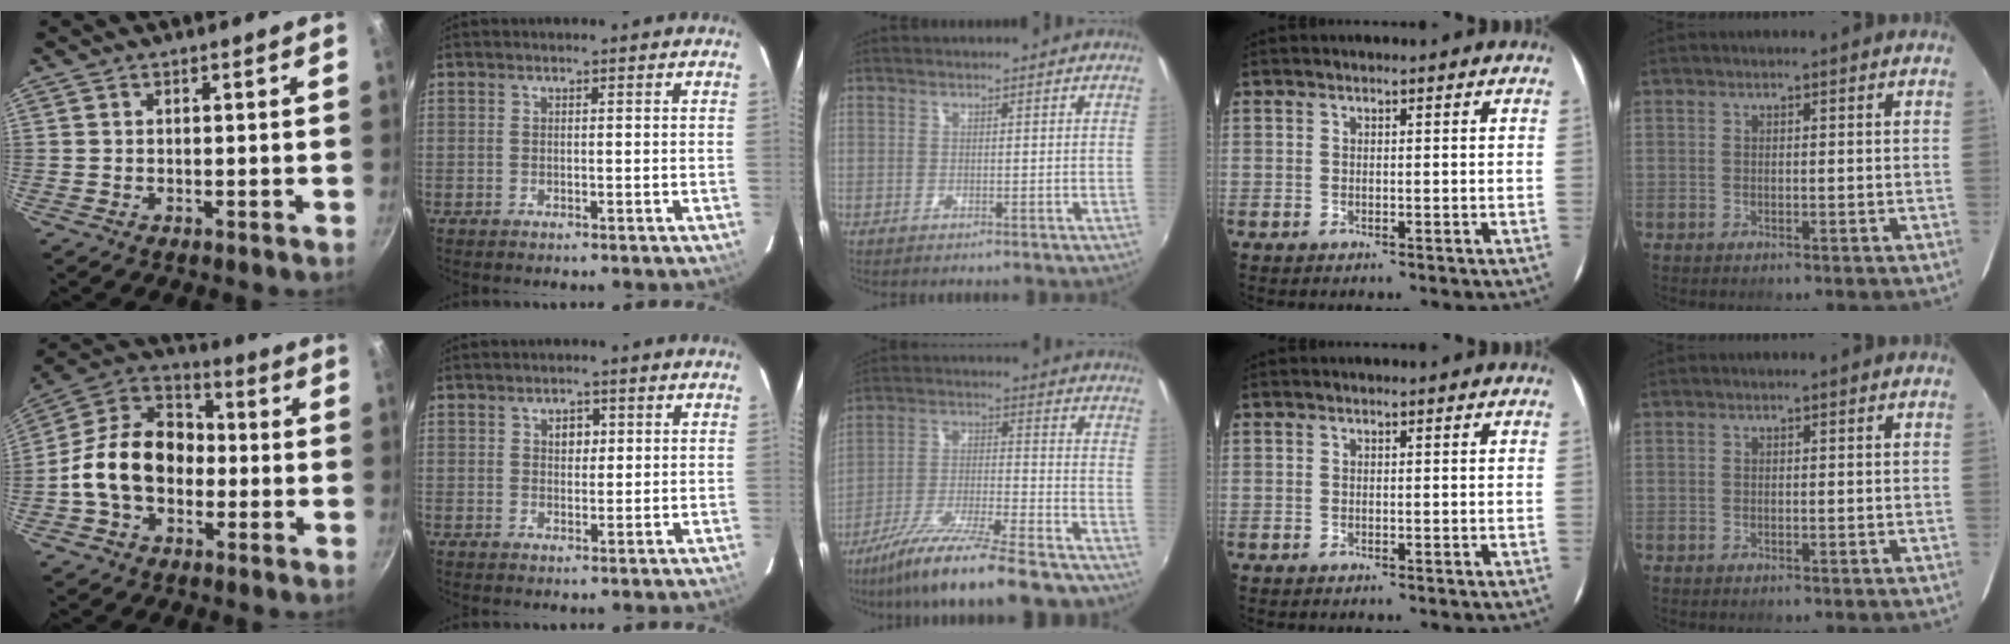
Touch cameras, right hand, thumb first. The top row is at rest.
{"thumb": {"total": 16.2, "force": [-2.4, 11.9, 10.8], "torque": [-0.146, 0.044, -0.062]}, "index": {"total": 2.6, "force": [0.8, 2.0, 1.4], "torque": [-0.018, 0.008, 0.013]}, "middle": {"total": 21.5, "force": [-18.0, 2.6, 11.4], "torque": [-0.200, -0.047, -0.276]}}